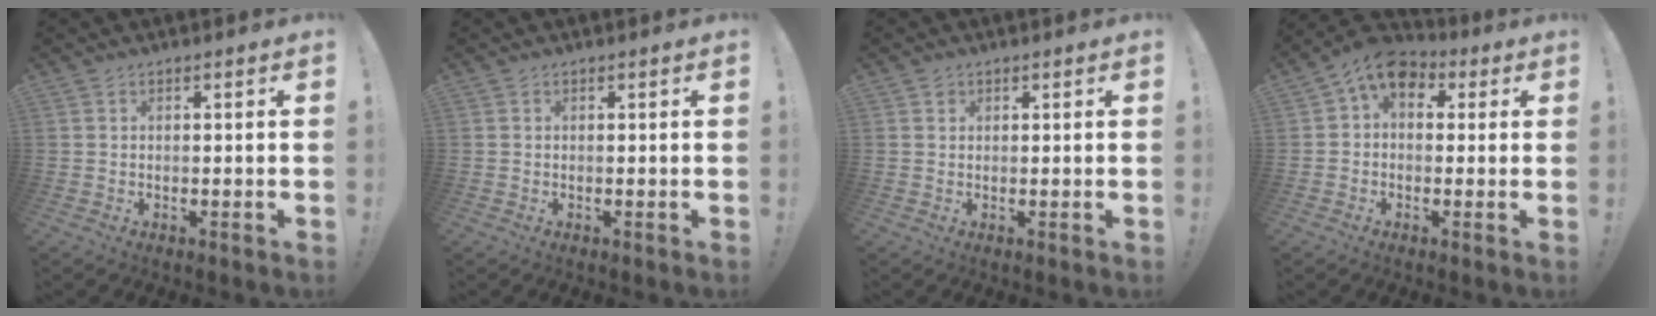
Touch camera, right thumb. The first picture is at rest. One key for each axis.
{"total": 0.0}
{"total": 1.0, "fx": 0.7, "fy": 0.8, "fz": 0.2, "tx": -0.004, "ty": 0.000, "tz": 0.014}
{"total": 8.4, "fx": 3.3, "fy": 5.7, "fz": 5.2, "tx": -0.083, "ty": -0.005, "tz": 0.066}